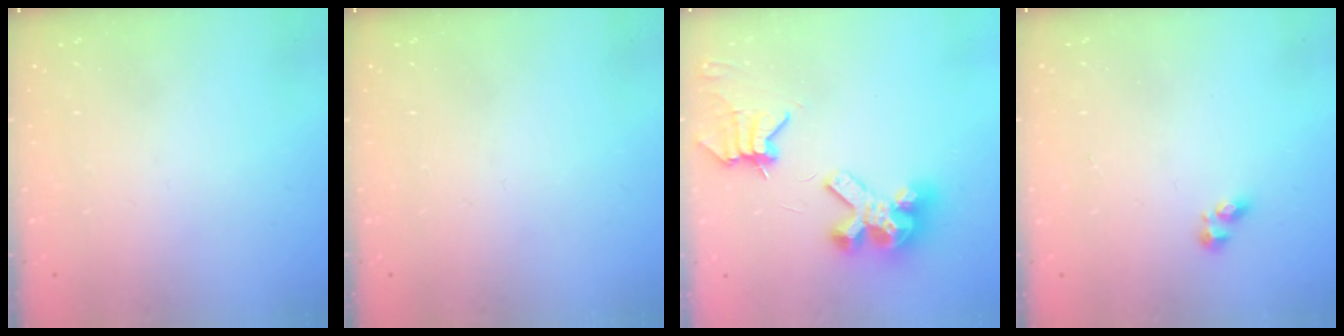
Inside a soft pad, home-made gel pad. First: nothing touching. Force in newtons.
{"total": 0.0}
{"total": 9.1, "press": 9.0, "slide": 1.3}
{"total": 2.8, "press": 2.8, "slide": 0.3}